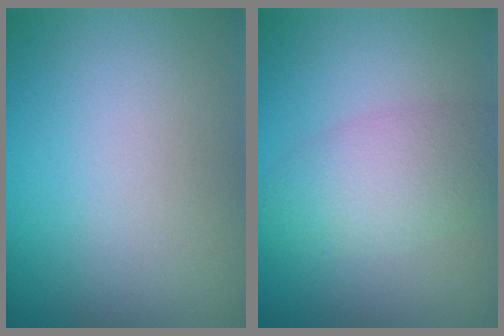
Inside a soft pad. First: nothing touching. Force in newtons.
{"total": 4.0, "press": 4.0, "slide": 0.2}